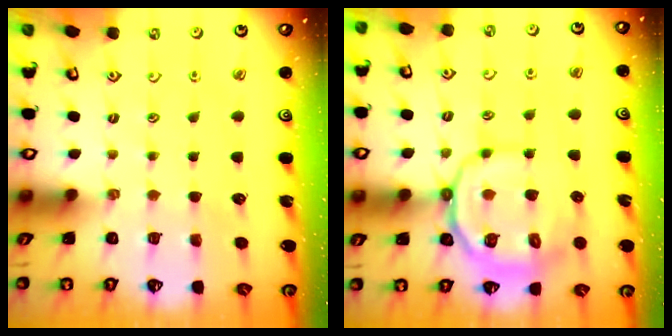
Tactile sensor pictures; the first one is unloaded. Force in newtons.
{"total": 14.1, "press": 14.0, "slide": 2.1}